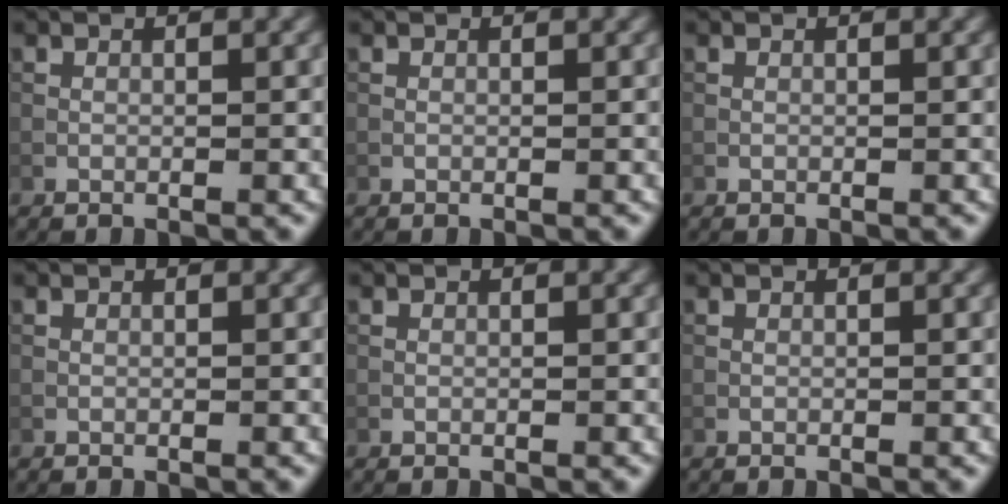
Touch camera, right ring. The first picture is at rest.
{"total": 0.0}
{"total": 0.0}
{"total": 0.0}
{"total": 0.0}
{"total": 0.0}